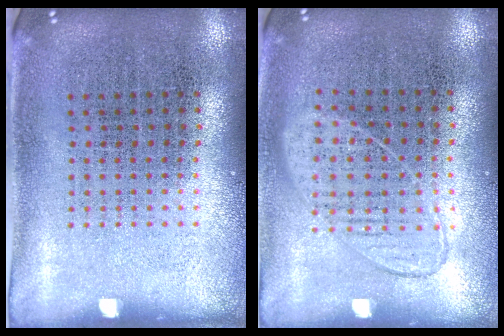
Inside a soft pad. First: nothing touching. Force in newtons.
{"total": 0.9, "press": 0.8, "slide": 0.4}